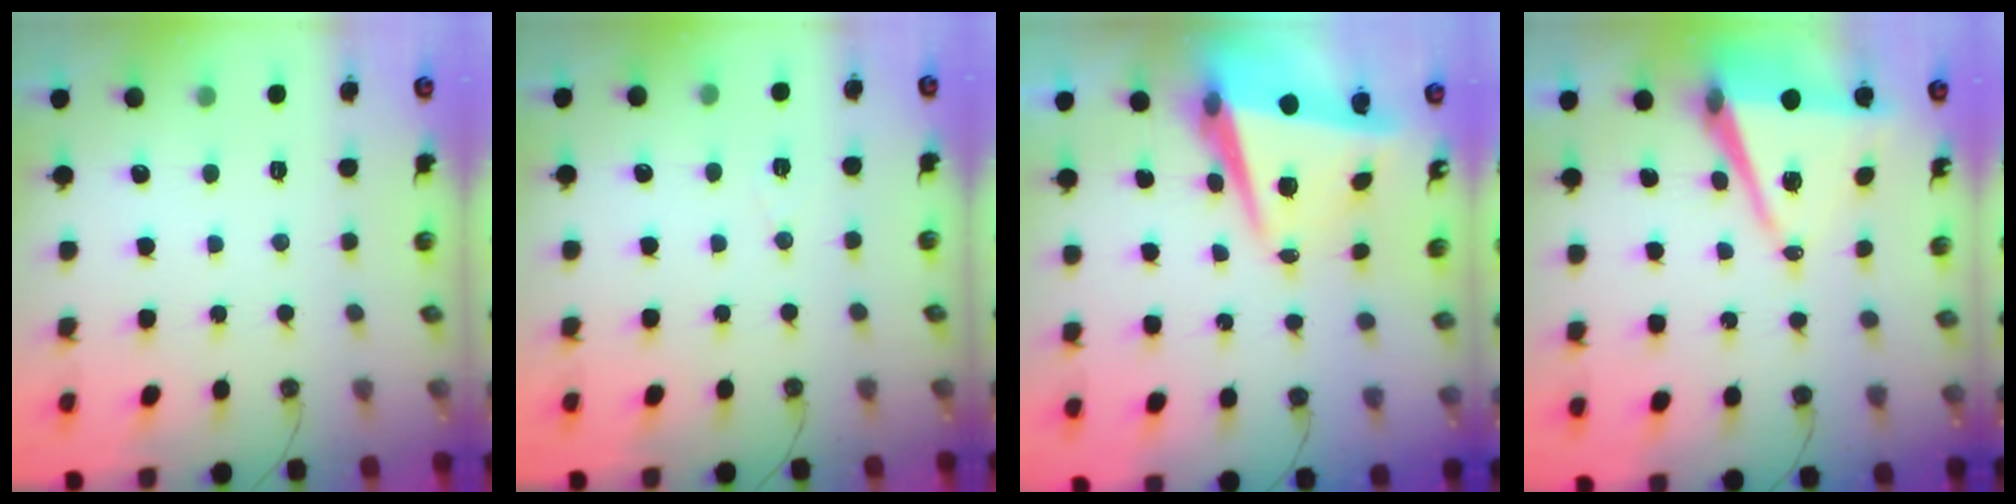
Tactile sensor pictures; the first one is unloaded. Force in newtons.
{"total": 5.0, "press": 2.2, "slide": 4.4}
{"total": 7.9, "press": 7.7, "slide": 1.7}
{"total": 8.8, "press": 7.8, "slide": 4.1}